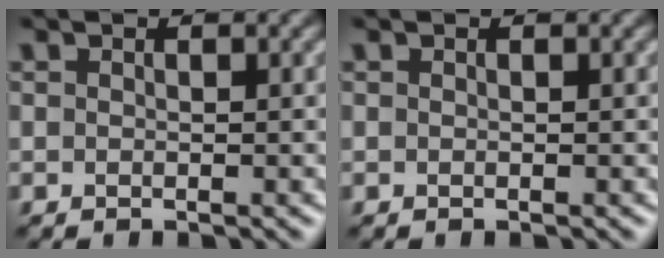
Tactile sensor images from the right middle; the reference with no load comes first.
{"total": 0.0}